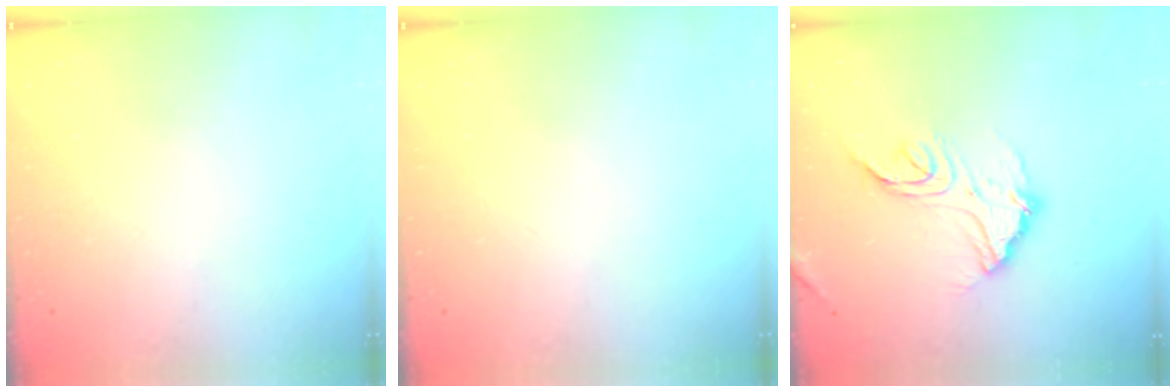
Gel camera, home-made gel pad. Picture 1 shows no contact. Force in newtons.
{"total": 0.0}
{"total": 13.8, "press": 13.8, "slide": 0.9}